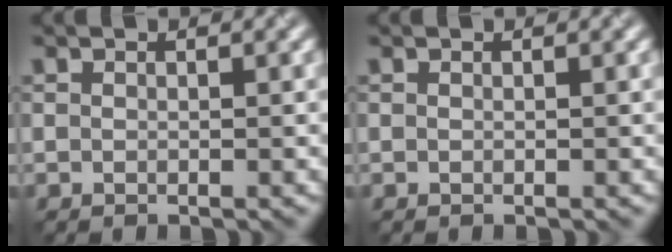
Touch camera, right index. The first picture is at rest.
{"total": 0.0}